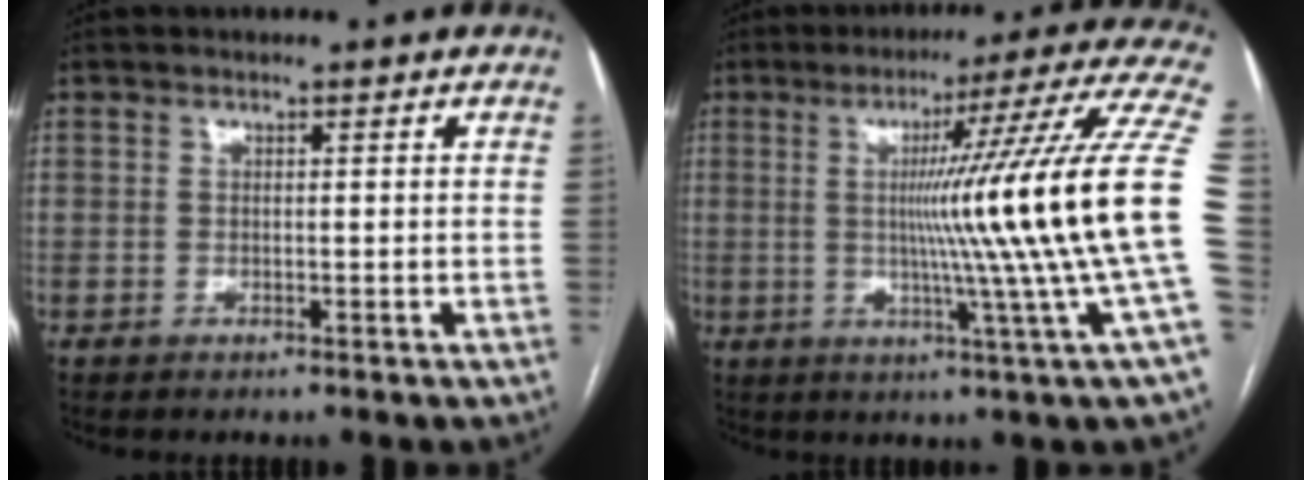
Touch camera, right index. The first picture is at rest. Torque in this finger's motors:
{"motor_torque": [2.14, 0.00, 1.05, 0.21]}